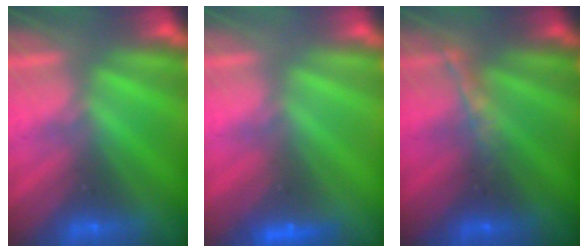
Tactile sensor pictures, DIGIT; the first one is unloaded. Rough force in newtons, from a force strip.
{"total": 2.4}
{"total": 1.6}